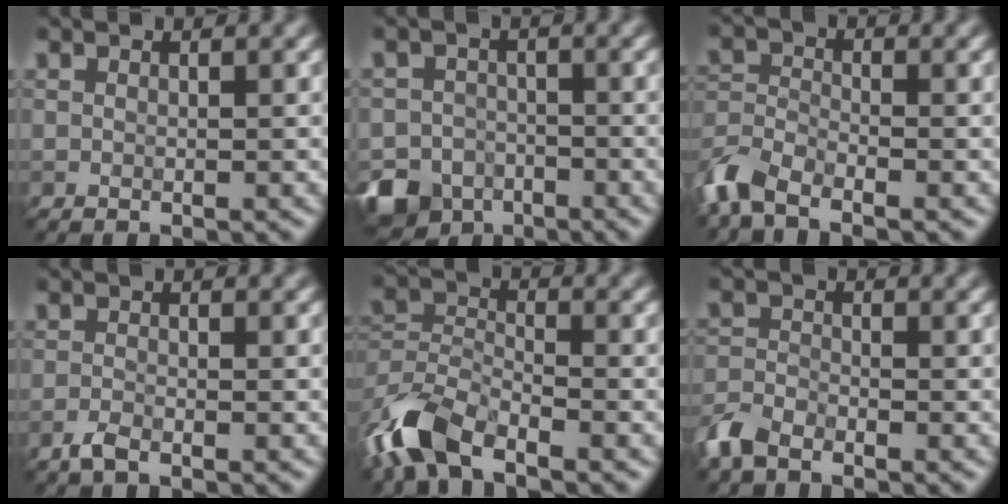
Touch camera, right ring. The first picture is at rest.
{"total": 7.7, "force": [-5.3, 5.3, 1.8], "torque": [-0.019, -0.016, -0.093]}
{"total": 4.9, "force": [-3.6, 1.9, 2.6], "torque": [-0.057, -0.004, -0.086]}
{"total": 1.4, "force": [-1.1, 0.4, 0.8], "torque": [-0.020, 0.000, -0.025]}
{"total": 6.5, "force": [-4.6, 2.7, 3.6], "torque": [-0.073, -0.004, -0.103]}
{"total": 3.2, "force": [-2.5, 1.4, 1.4], "torque": [-0.029, -0.003, -0.065]}